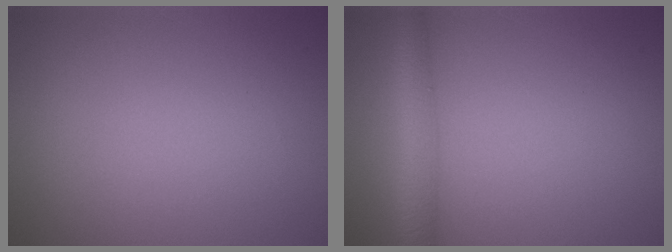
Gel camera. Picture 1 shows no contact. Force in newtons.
{"total": 3.7, "press": 3.7, "slide": 0.2}